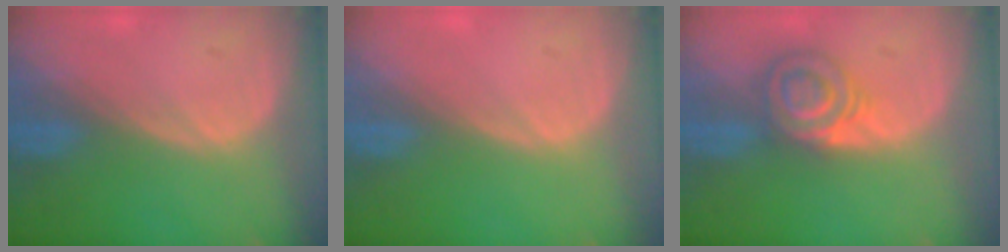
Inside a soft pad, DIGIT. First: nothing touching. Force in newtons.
{"total": 0.0}
{"total": 5.7, "press": 5.6, "slide": 1.0}